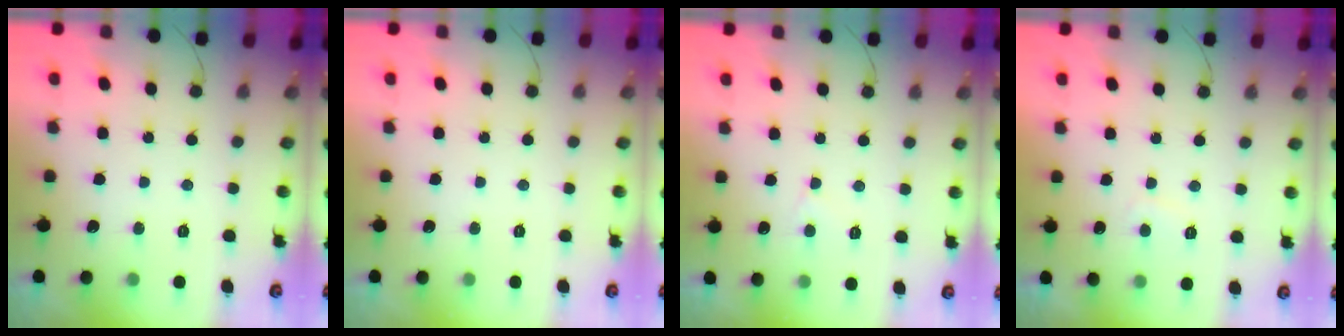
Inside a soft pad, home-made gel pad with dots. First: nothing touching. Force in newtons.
{"total": 0.0}
{"total": 2.7, "press": 2.7, "slide": 0.2}
{"total": 1.2, "press": 1.1, "slide": 0.5}